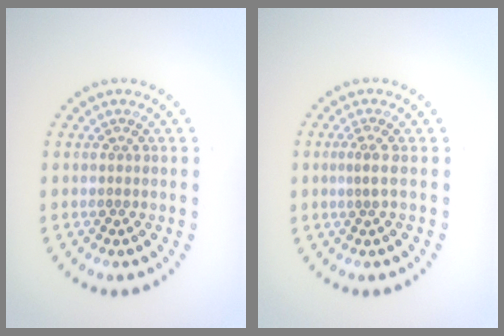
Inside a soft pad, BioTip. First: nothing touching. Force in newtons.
{"total": 1.0, "press": 0.5, "slide": 0.9}